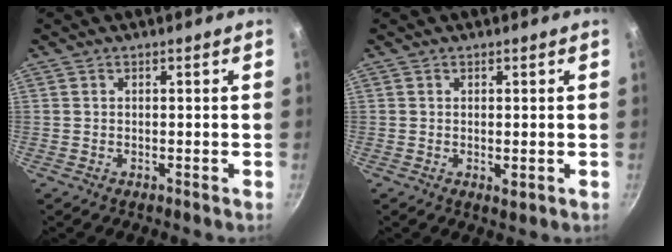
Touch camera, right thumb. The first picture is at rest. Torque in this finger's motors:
{"motor_torque": [-0.83, 0.11, 0.24, 0.37, 0.03]}